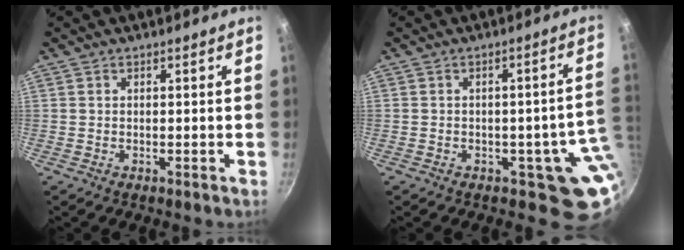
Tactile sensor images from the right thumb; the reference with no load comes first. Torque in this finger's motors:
{"motor_torque": [2.03, 0.72, 1.41, -0.95, 0.04]}